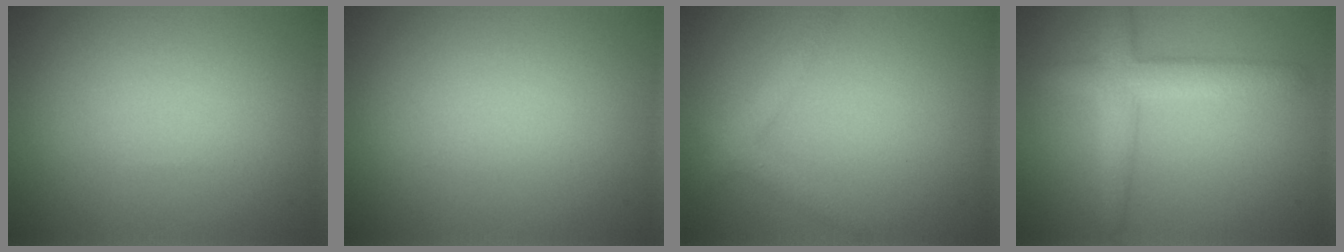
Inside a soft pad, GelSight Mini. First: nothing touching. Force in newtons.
{"total": 0.0}
{"total": 2.0, "press": 2.0, "slide": 0.1}
{"total": 3.7, "press": 3.6, "slide": 0.2}